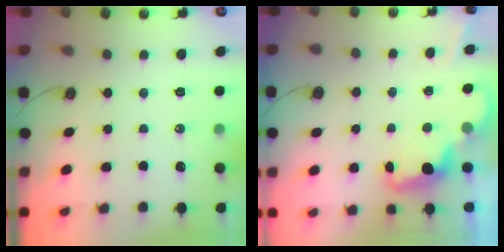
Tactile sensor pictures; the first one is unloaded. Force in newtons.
{"total": 2.3, "press": 2.2, "slide": 0.5}